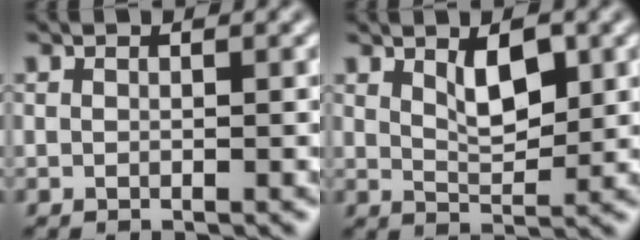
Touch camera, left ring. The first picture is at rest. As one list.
[{"total": 3.4, "force": [1.4, 1.4, 2.8], "torque": [-0.049, -0.002, 0.027]}]